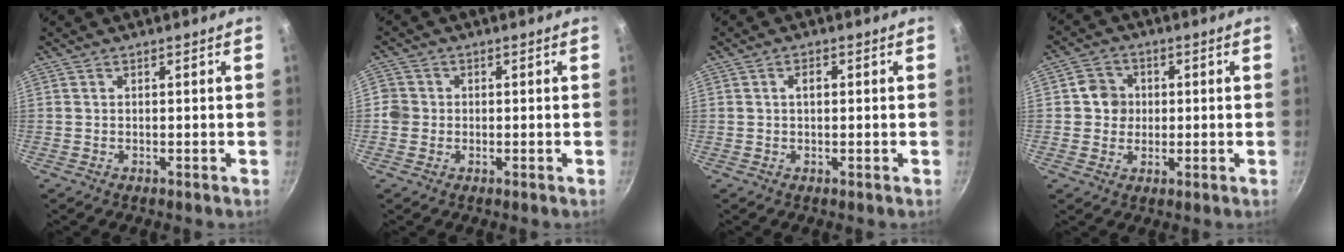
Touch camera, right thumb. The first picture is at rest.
{"total": 3.1, "force": [-0.3, 3.0, 0.7], "torque": [0.004, 0.007, -0.010]}
{"total": 1.9, "force": [0.3, 1.1, 1.5], "torque": [-0.022, 0.006, 0.004]}
{"total": 5.6, "force": [0.5, 5.3, 1.9], "torque": [0.000, 0.008, 0.003]}